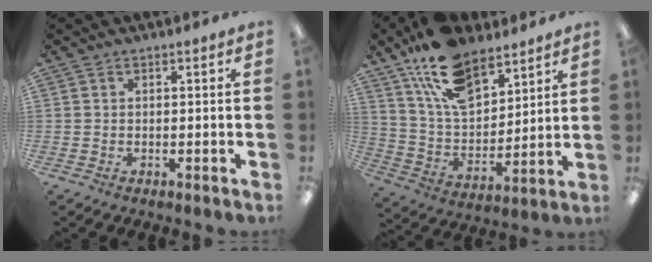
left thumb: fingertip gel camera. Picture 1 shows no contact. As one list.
[{"total": 17.7, "force": [12.1, 9.0, 9.3], "torque": [-0.182, -0.053, 0.224]}]